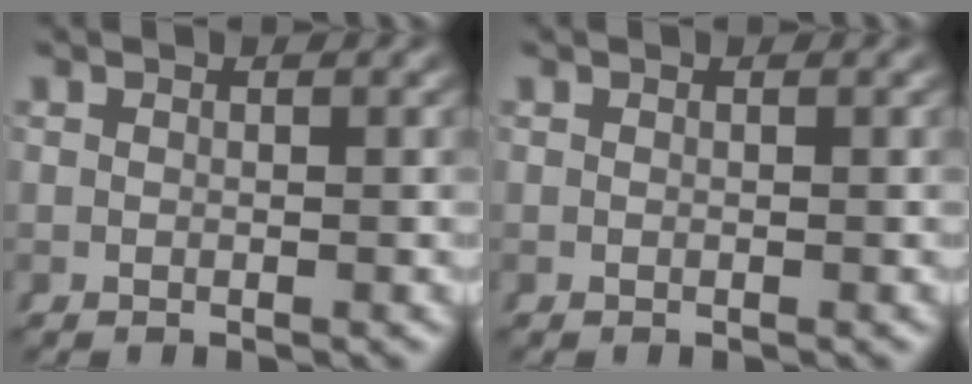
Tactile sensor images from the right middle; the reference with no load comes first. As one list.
[{"total": 0.0}]